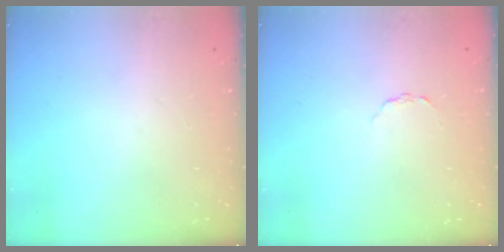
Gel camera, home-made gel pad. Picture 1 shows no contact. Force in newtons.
{"total": 1.5, "press": 1.5, "slide": 0.2}